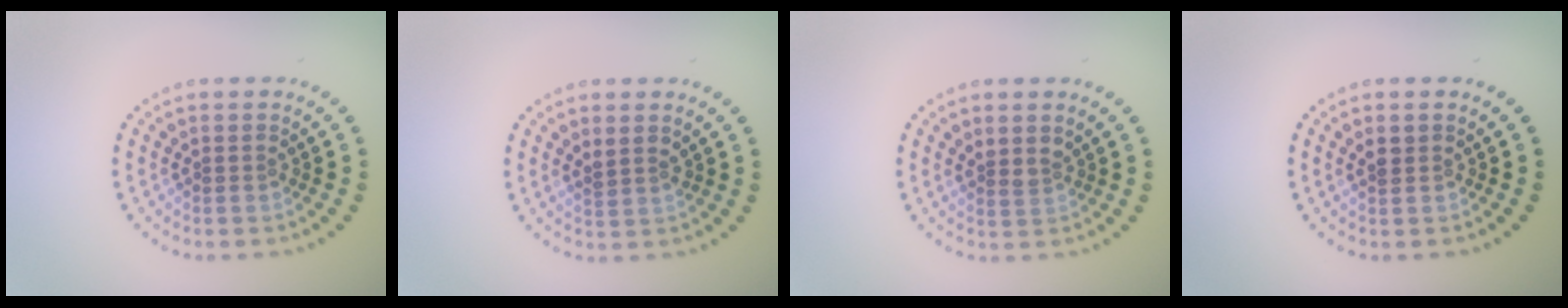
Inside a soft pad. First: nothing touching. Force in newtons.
{"total": 1.2, "press": 1.0, "slide": 0.7}
{"total": 1.5, "press": 1.1, "slide": 1.0}
{"total": 1.3, "press": 1.1, "slide": 0.5}